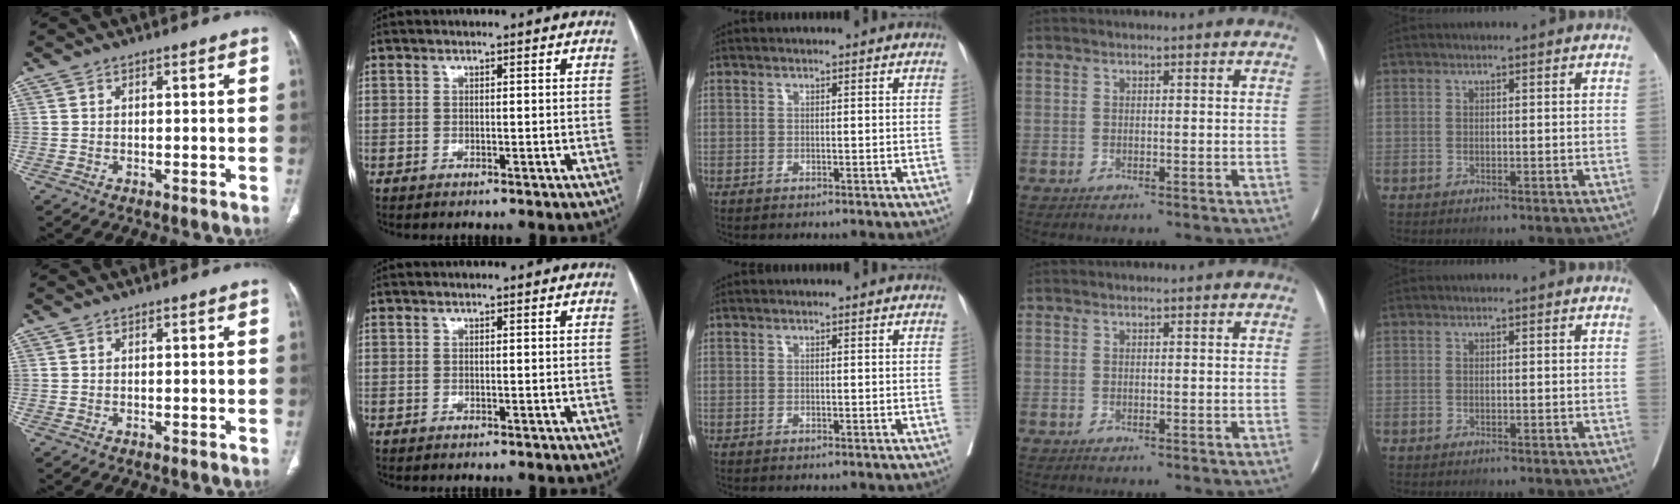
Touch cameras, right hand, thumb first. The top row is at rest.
{}